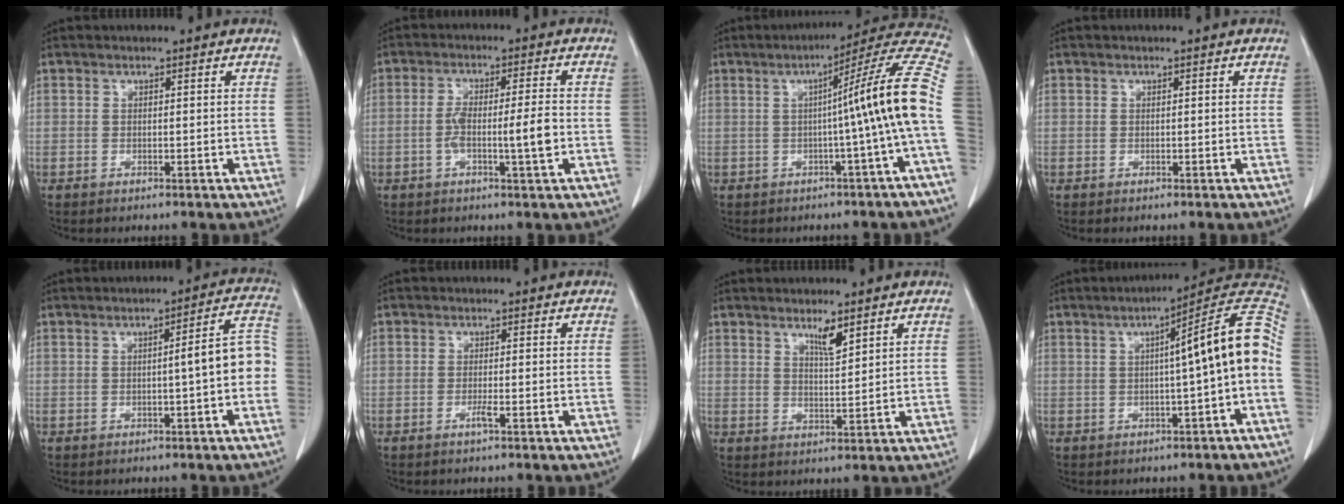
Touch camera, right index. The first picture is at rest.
{"total": 6.5, "force": [-1.4, 0.4, 6.3], "torque": [-0.116, 0.005, -0.023]}
{"total": 14.1, "force": [-0.9, -2.3, 13.9], "torque": [-0.173, 0.027, -0.023]}
{"total": 0.0}
{"total": 6.3, "force": [-1.1, 0.5, 6.2], "torque": [-0.074, 0.024, -0.019]}
{"total": 1.2, "force": [-0.6, -0.2, 1.0], "torque": [-0.023, -0.001, -0.012]}
{"total": 3.6, "force": [2.5, 0.4, 2.5], "torque": [-0.047, -0.006, 0.046]}
{"total": 12.3, "force": [-0.4, -0.1, 12.3], "torque": [-0.161, 0.038, -0.015]}